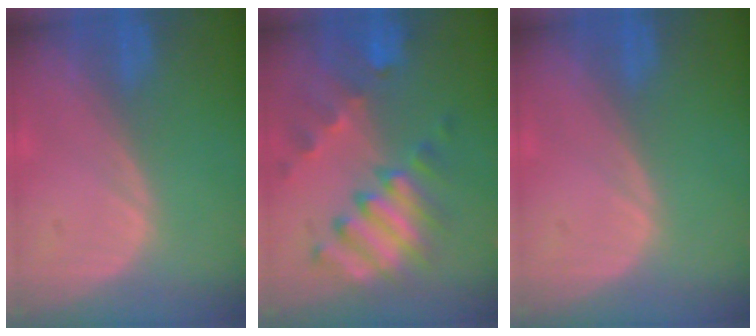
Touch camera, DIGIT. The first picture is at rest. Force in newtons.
{"total": 10.0, "press": 8.9, "slide": 4.6}
{"total": 0.0}